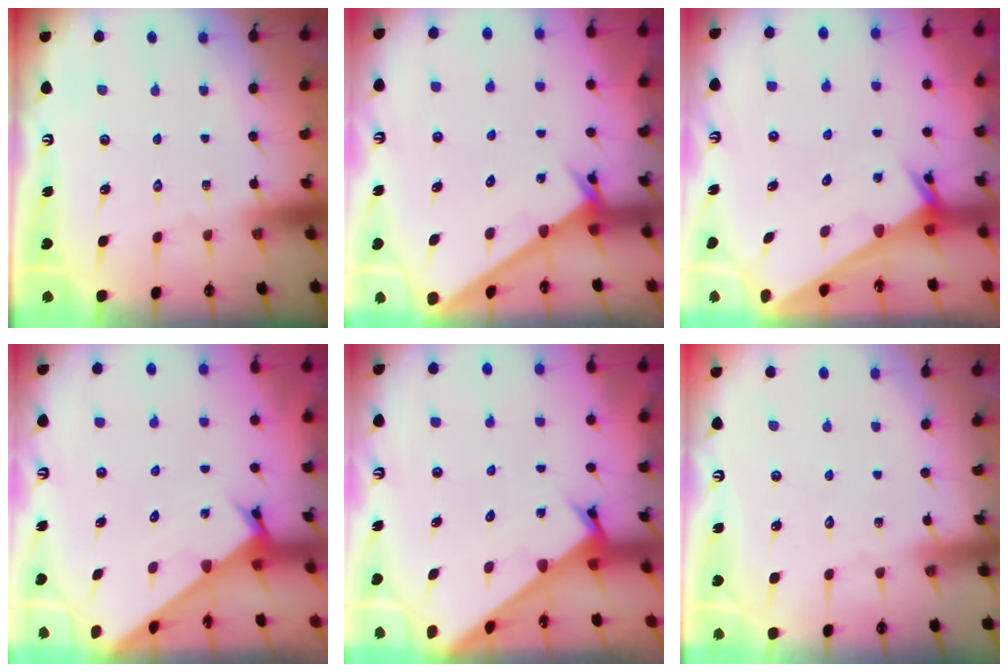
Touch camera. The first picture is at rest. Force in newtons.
{"total": 2.3, "press": 2.3, "slide": 0.2}
{"total": 2.0, "press": 2.0, "slide": 0.1}
{"total": 2.3, "press": 2.3, "slide": 0.1}
{"total": 2.2, "press": 2.2, "slide": 0.2}
{"total": 2.5, "press": 2.5, "slide": 0.3}